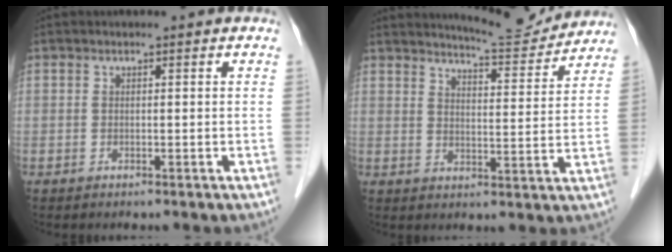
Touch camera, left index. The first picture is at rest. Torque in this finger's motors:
{"motor_torque": [1.02, -1.12, 0.31, 0.05]}